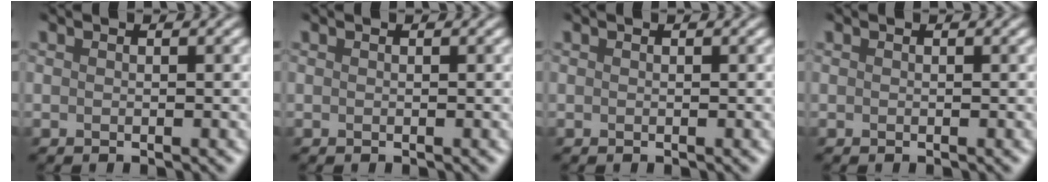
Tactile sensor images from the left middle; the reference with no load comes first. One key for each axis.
{"total": 0.0}
{"total": 0.0}
{"total": 0.0}